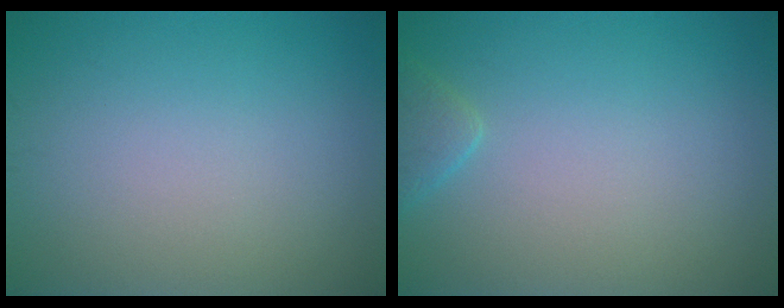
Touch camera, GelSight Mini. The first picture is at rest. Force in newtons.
{"total": 1.6, "press": 1.6, "slide": 0.1}